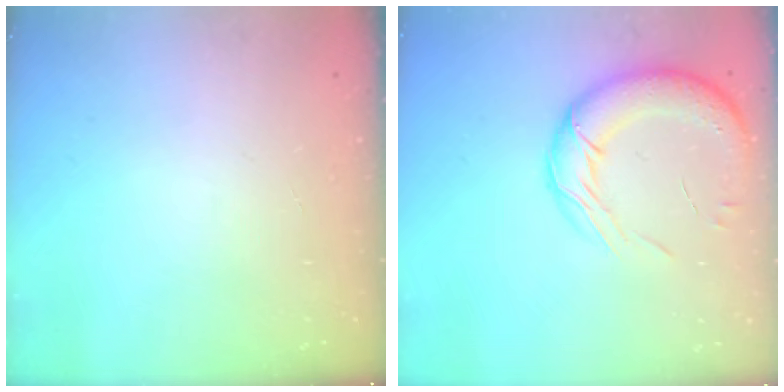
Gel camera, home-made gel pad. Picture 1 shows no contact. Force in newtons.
{"total": 16.4, "press": 15.8, "slide": 4.5}